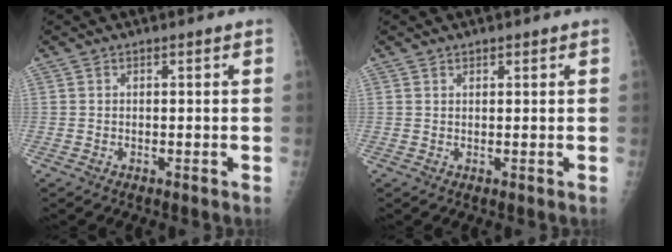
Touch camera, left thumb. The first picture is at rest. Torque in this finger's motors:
{"motor_torque": [-0.08, -0.07, 0.10, 0.11, -0.05]}